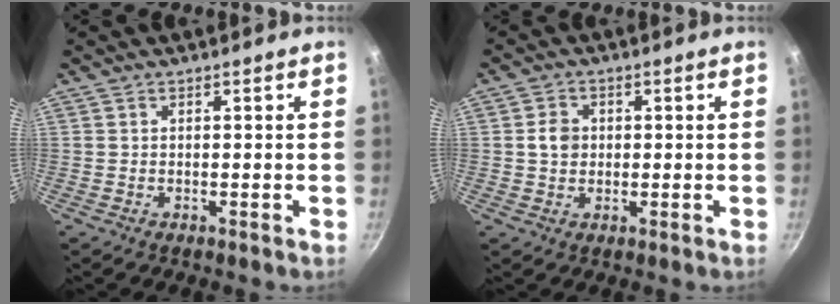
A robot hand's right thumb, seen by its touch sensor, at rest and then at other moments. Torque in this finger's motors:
{"motor_torque": [0.29, 1.23, 0.82, 0.09, -0.01]}